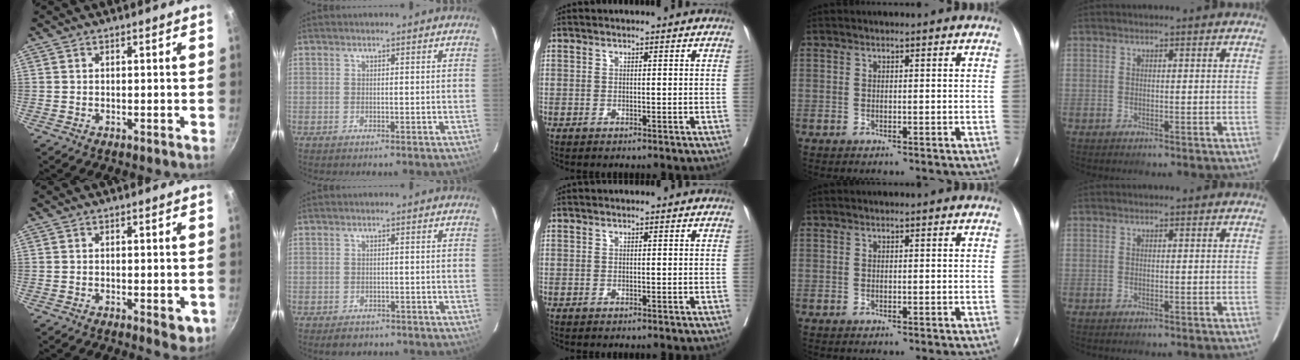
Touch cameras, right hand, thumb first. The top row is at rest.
{"thumb": {"total": 4.0, "force": [-1.2, 1.5, 3.5], "torque": [-0.032, -0.002, -0.012]}, "index": {"total": 2.9, "force": [-2.1, 1.9, 0.7], "torque": [-0.011, 0.002, -0.025]}}